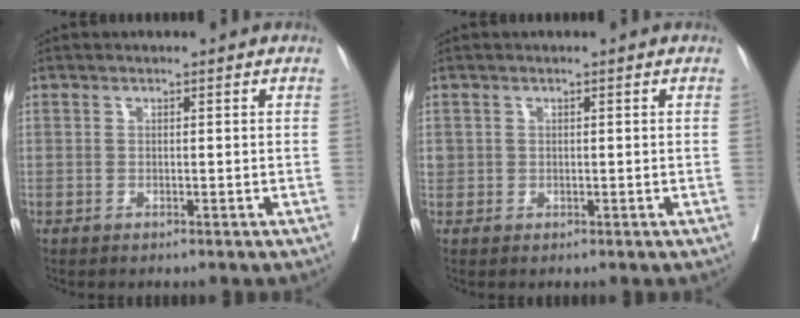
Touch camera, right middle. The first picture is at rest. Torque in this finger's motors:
{"motor_torque": [-0.23, -0.06, -0.01, 0.00]}